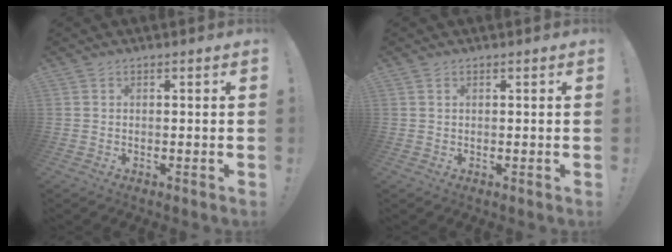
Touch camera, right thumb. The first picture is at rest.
{"total": 0.6, "force": [0.4, 0.2, 0.4], "torque": [-0.012, 0.002, 0.010]}